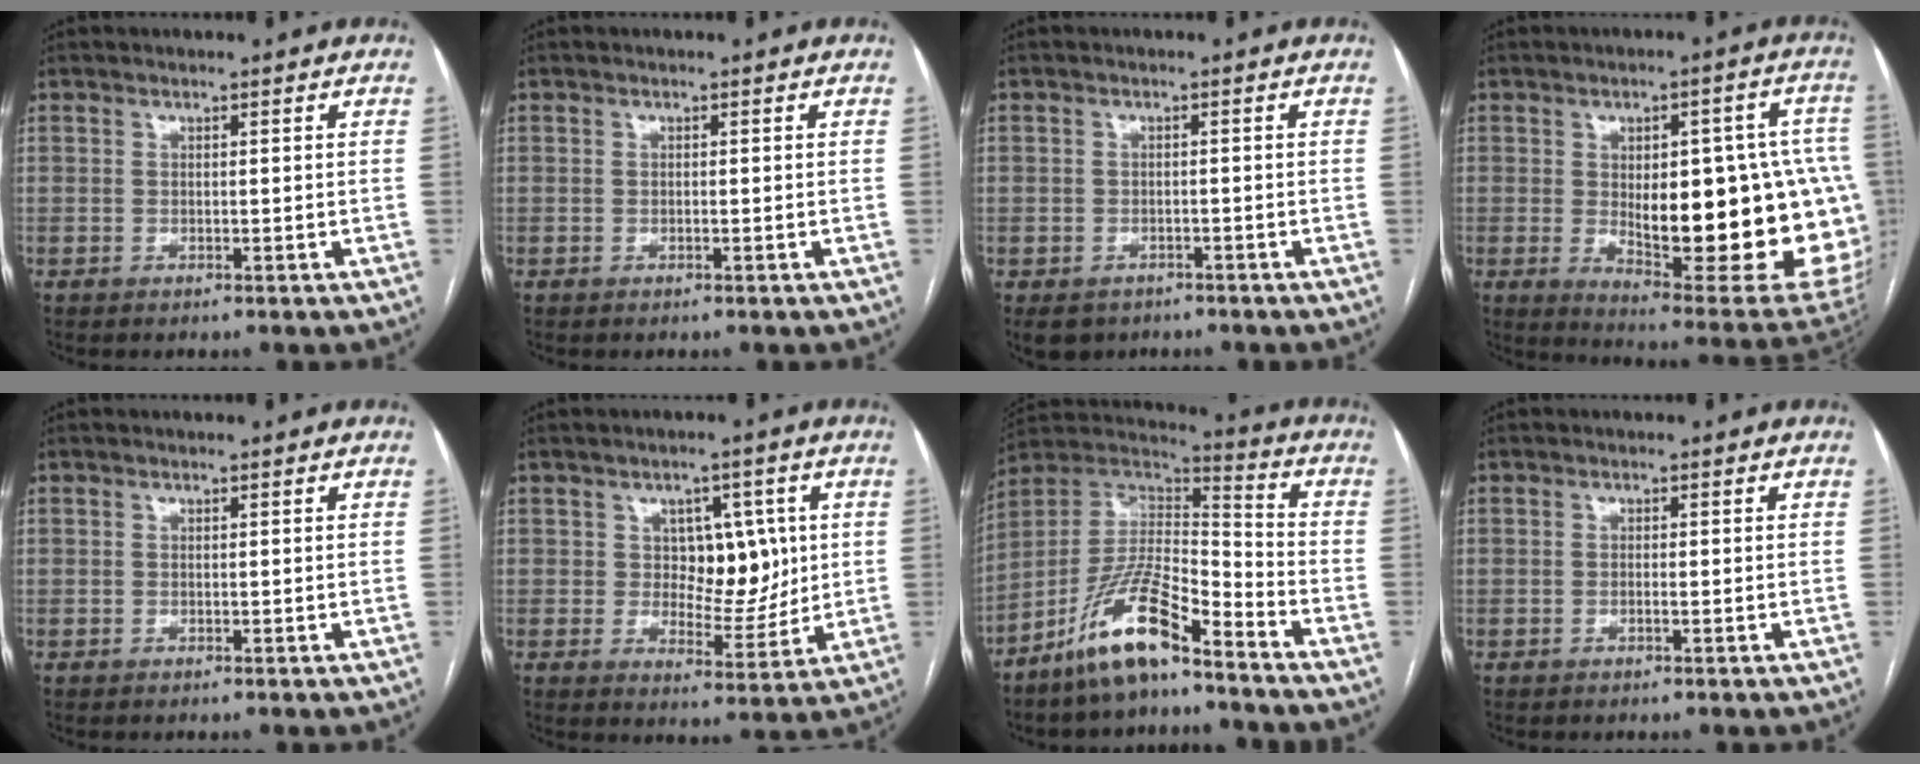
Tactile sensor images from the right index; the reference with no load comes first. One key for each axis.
{"total": 0.0}
{"total": 4.9, "fx": -3.2, "fy": 3.6, "fz": 0.9, "tx": -0.007, "ty": 0.004, "tz": -0.045}
{"total": 26.4, "fx": -1.9, "fy": 8.2, "fz": 25.0, "tx": -0.250, "ty": 0.014, "tz": 0.005}
{"total": 0.0}
{"total": 7.8, "fx": 1.5, "fy": 4.7, "fz": 6.0, "tx": -0.073, "ty": 0.010, "tz": 0.031}
{"total": 14.1, "fx": -9.9, "fy": 3.0, "fz": 9.5, "tx": -0.186, "ty": 0.015, "tz": -0.183}
{"total": 0.6, "fx": -0.1, "fy": 0.1, "fz": 0.6, "tx": -0.011, "ty": 0.000, "tz": -0.002}